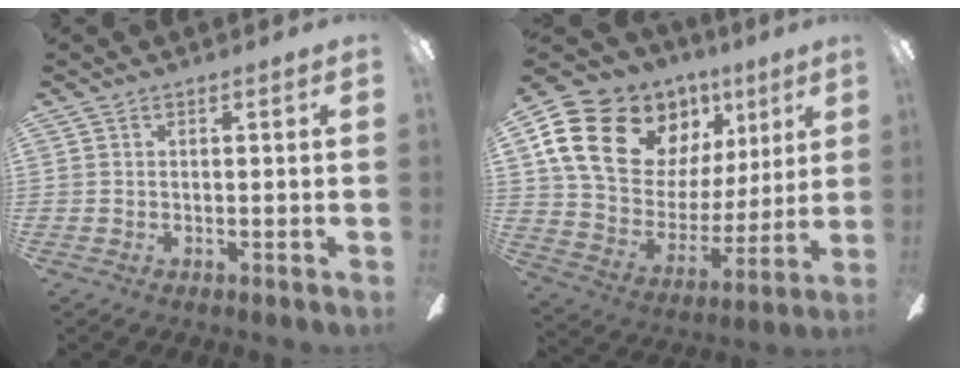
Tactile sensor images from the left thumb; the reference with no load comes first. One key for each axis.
{"total": 21.1, "fx": 10.6, "fy": 15.0, "fz": 10.5, "tx": -0.183, "ty": -0.043, "tz": 0.215}